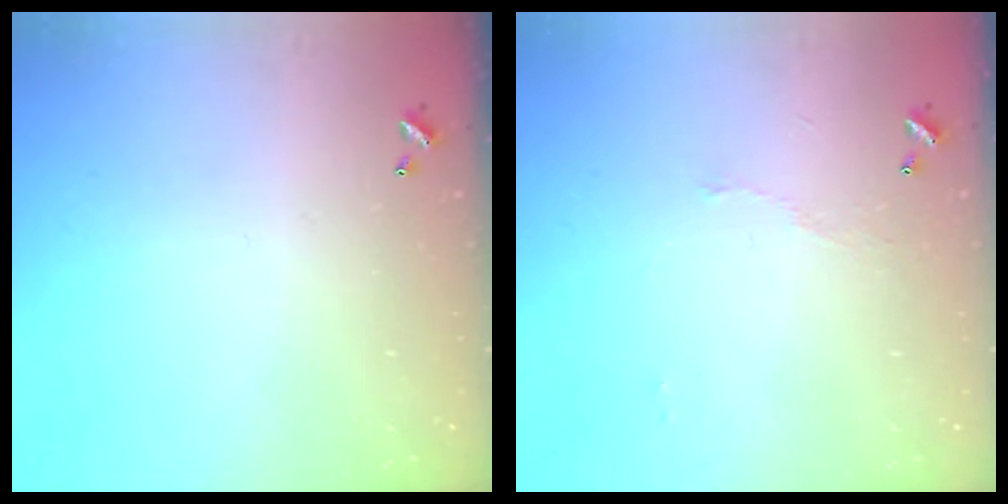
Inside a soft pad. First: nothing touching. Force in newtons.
{"total": 2.9, "press": 2.8, "slide": 0.6}